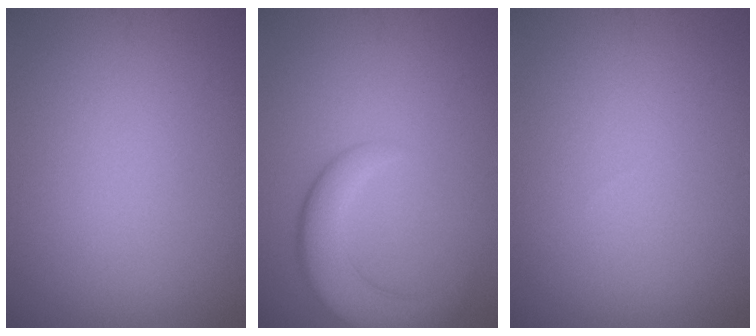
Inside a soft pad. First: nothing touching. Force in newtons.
{"total": 5.0, "press": 5.0, "slide": 0.3}
{"total": 0.0}